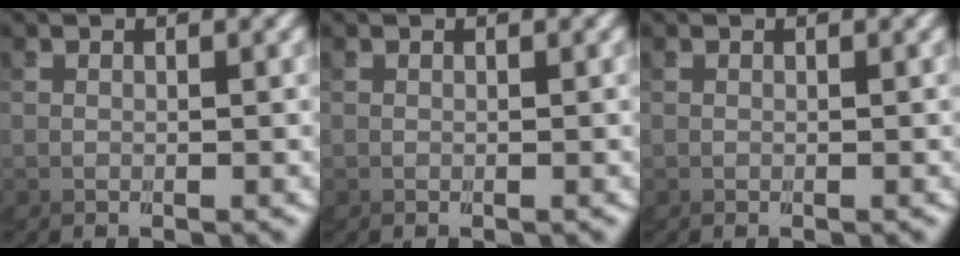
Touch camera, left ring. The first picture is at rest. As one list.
[{"total": 0.0}, {"total": 0.0}]